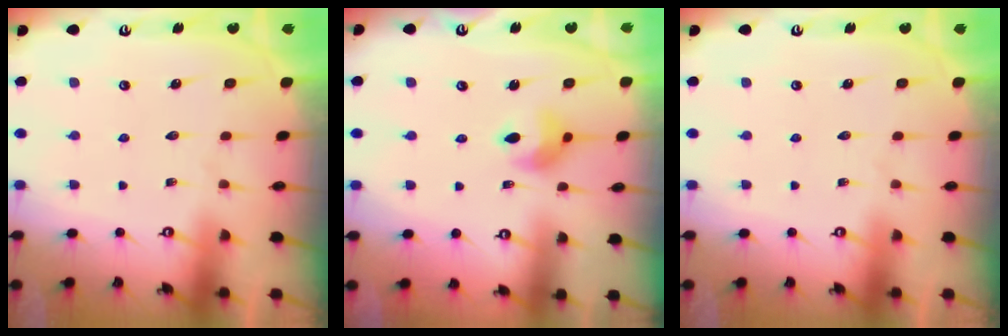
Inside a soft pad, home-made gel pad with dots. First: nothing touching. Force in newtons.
{"total": 9.2, "press": 9.1, "slide": 1.5}
{"total": 0.0}